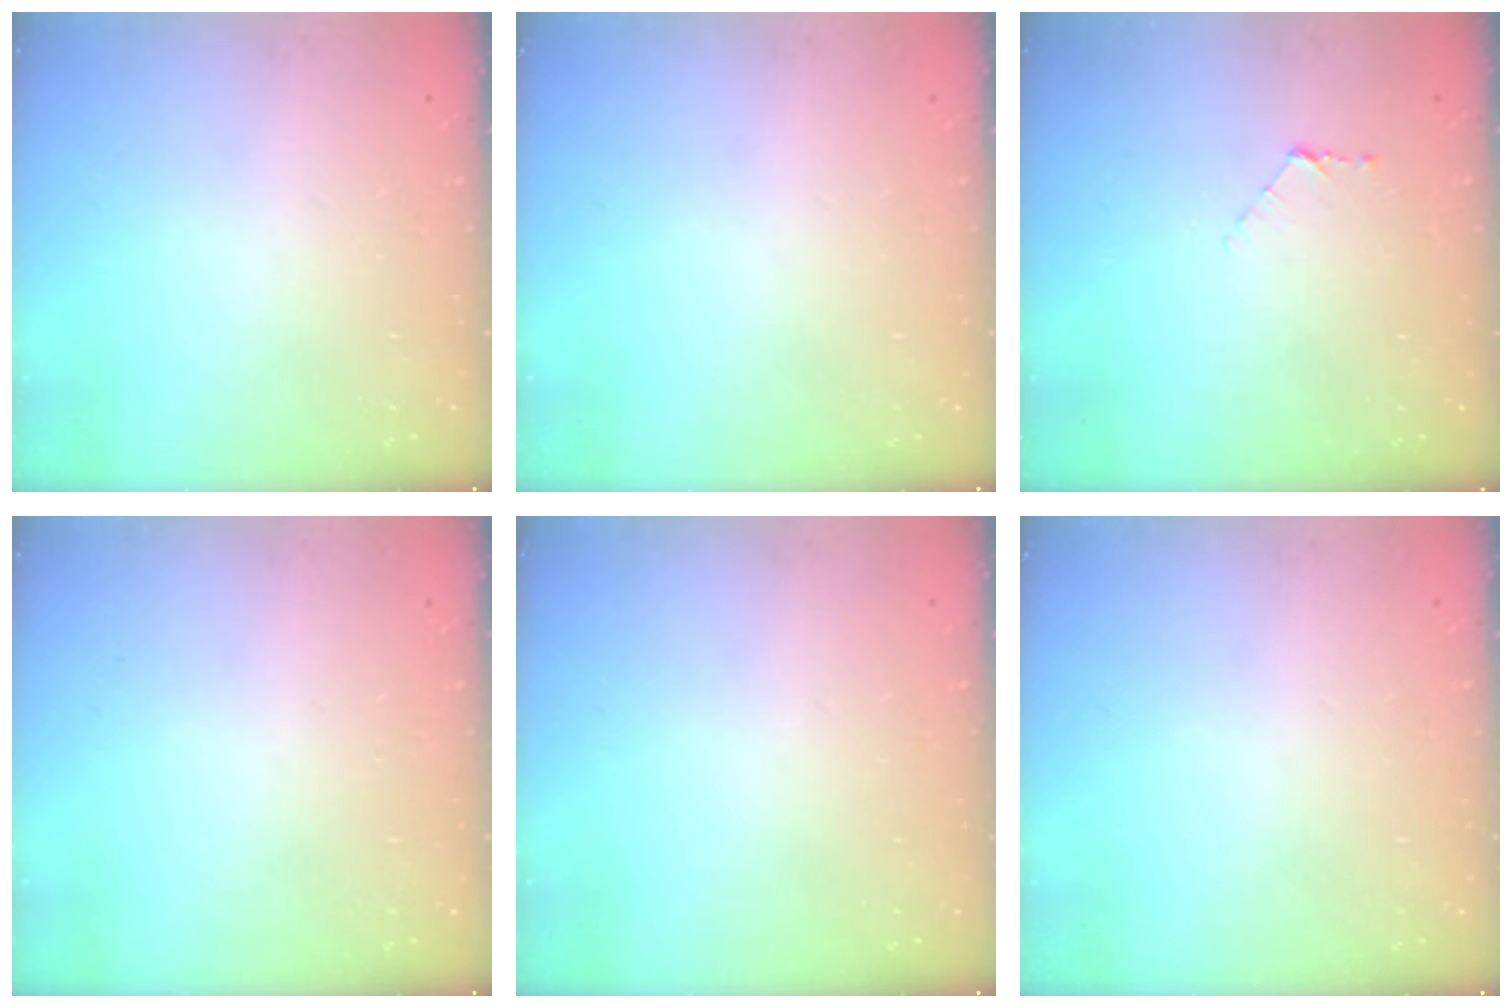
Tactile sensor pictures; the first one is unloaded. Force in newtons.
{"total": 0.0}
{"total": 4.3, "press": 4.3, "slide": 0.4}
{"total": 0.0}
{"total": 0.0}
{"total": 0.0}